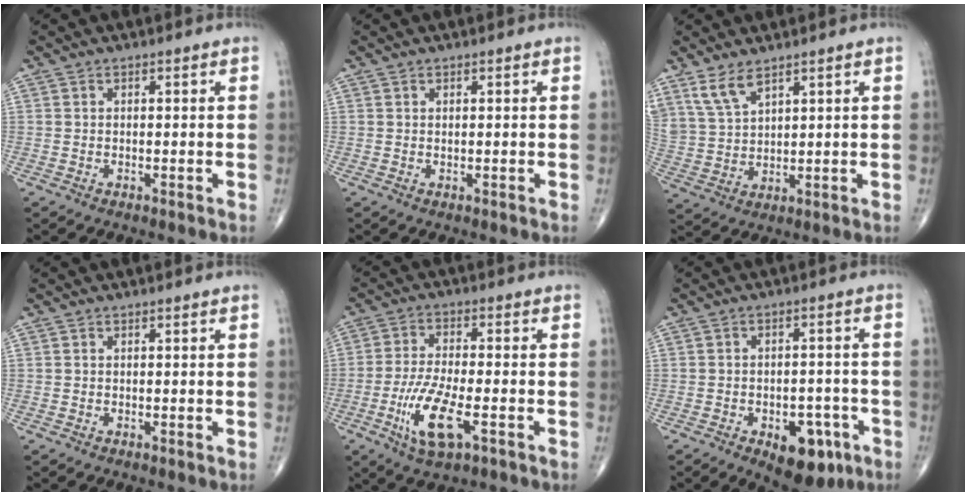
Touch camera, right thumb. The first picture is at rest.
{"total": 0.0}
{"total": 6.4, "force": [4.7, 2.4, 3.7], "torque": [-0.073, -0.019, 0.105]}
{"total": 0.0}
{"total": 10.6, "force": [-4.0, 3.4, 9.2], "torque": [-0.194, 0.005, -0.071]}
{"total": 10.7, "force": [-5.0, 5.9, 7.4], "torque": [-0.068, 0.025, -0.059]}